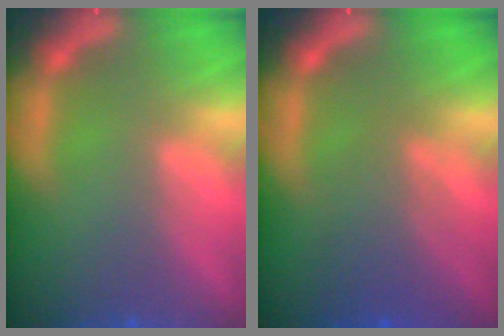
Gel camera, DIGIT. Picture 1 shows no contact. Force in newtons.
{"total": 4.1}